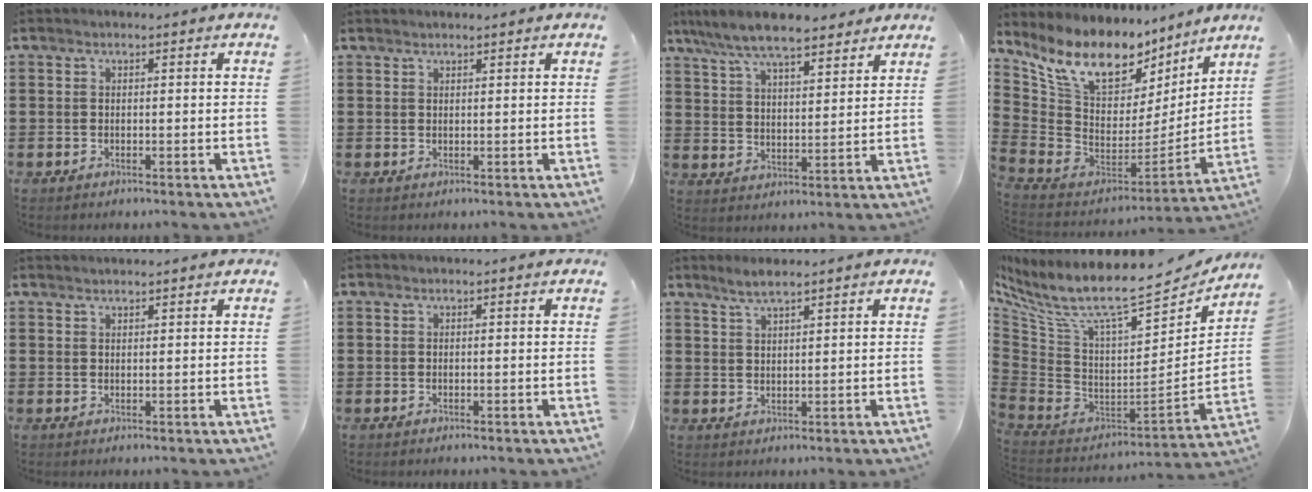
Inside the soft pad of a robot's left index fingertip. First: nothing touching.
{"total": 0.8, "force": [0.8, 0.0, 0.1], "torque": [-0.003, -0.001, 0.015]}
{"total": 8.4, "force": [7.4, 1.5, 3.7], "torque": [-0.096, -0.020, 0.134]}
{"total": 12.7, "force": [9.7, 5.5, 6.2], "torque": [-0.162, -0.067, 0.172]}
{"total": 1.0, "force": [1.0, 0.1, 0.1], "torque": [-0.003, 0.000, 0.019]}
{"total": 0.0}
{"total": 2.7, "force": [2.2, 0.3, 1.6], "torque": [-0.035, 0.003, 0.040]}
{"total": 10.8, "force": [7.3, 2.9, 7.5], "torque": [-0.165, -0.065, 0.119]}